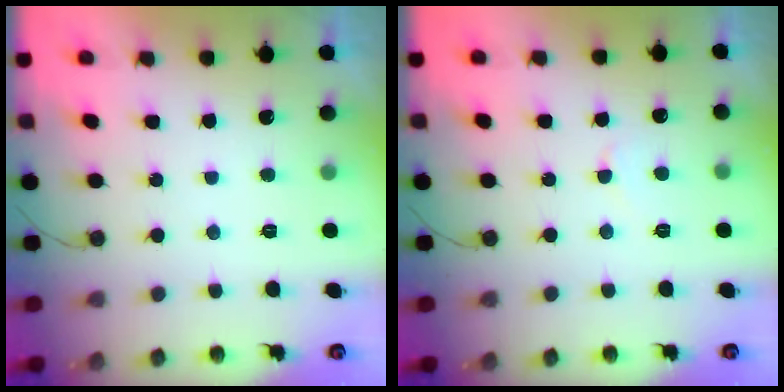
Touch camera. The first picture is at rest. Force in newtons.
{"total": 3.5, "press": 3.5, "slide": 0.4}